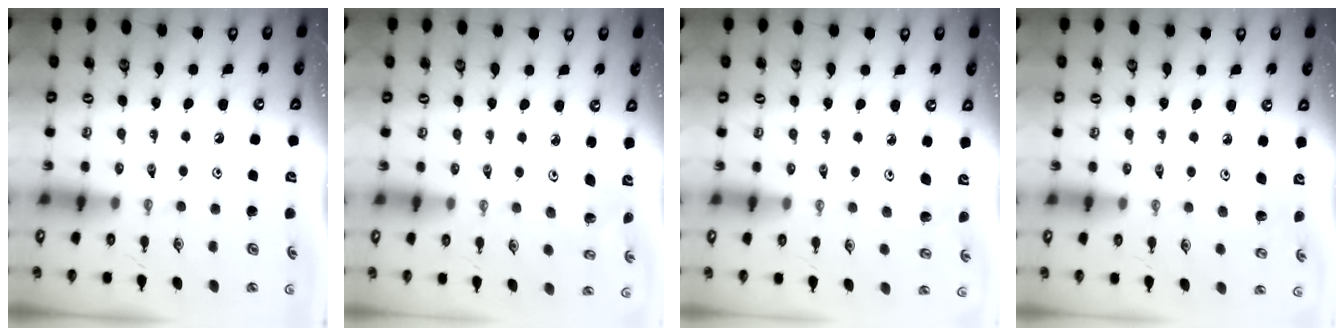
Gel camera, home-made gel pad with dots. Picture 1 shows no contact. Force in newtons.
{"total": 2.7, "press": 2.7, "slide": 0.2}
{"total": 3.8, "press": 3.8, "slide": 0.3}
{"total": 3.7, "press": 3.7, "slide": 0.4}